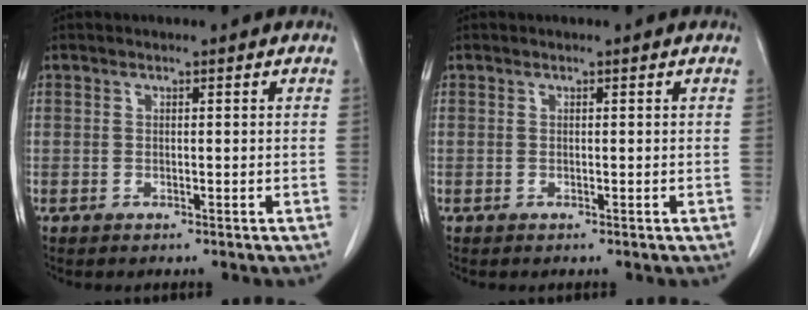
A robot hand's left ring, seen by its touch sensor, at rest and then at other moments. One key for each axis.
{"total": 0.0}